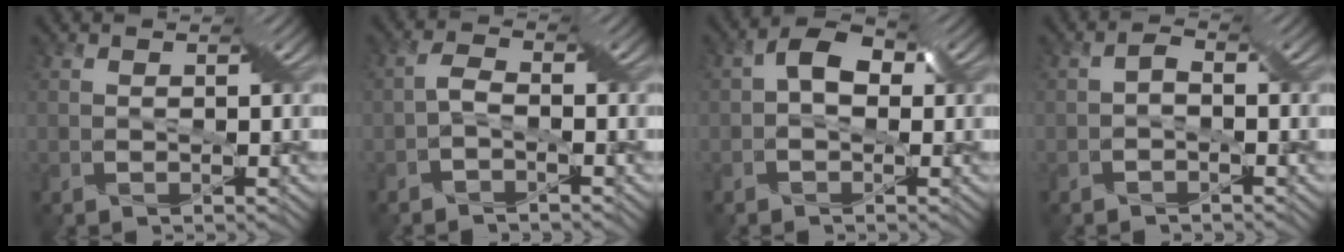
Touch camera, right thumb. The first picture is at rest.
{"total": 1.5, "force": [-1.1, -0.1, 1.1], "torque": [-0.043, 0.005, -0.025]}
{"total": 3.4, "force": [0.6, 1.8, 2.8], "torque": [-0.069, 0.010, 0.005]}
{"total": 0.9, "force": [-0.7, -0.1, 0.5], "torque": [-0.027, 0.001, -0.018]}